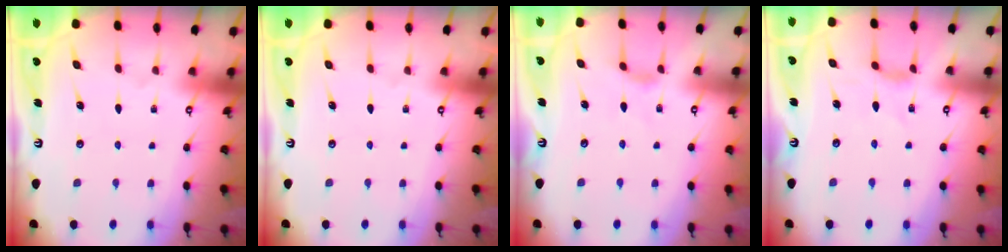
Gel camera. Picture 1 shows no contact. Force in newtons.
{"total": 0.0}
{"total": 2.7, "press": 2.6, "slide": 0.6}
{"total": 2.4, "press": 2.4, "slide": 0.5}